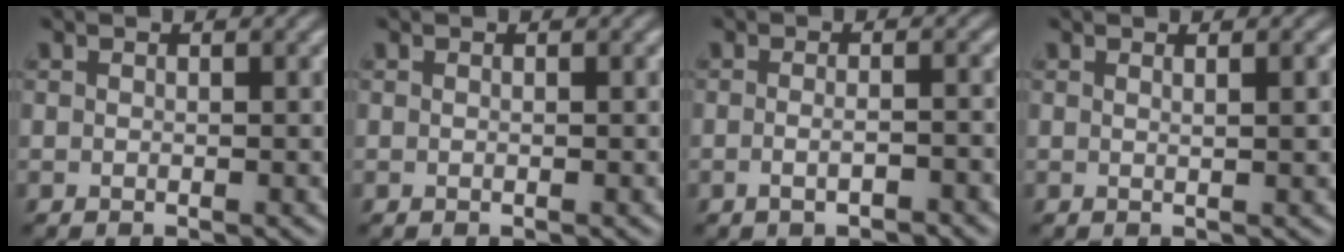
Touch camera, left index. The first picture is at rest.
{"total": 0.0}
{"total": 2.1, "force": [-0.9, 0.6, 1.8], "torque": [-0.025, 0.000, -0.016]}
{"total": 1.4, "force": [0.5, 0.4, 1.3], "torque": [-0.015, 0.001, 0.000]}